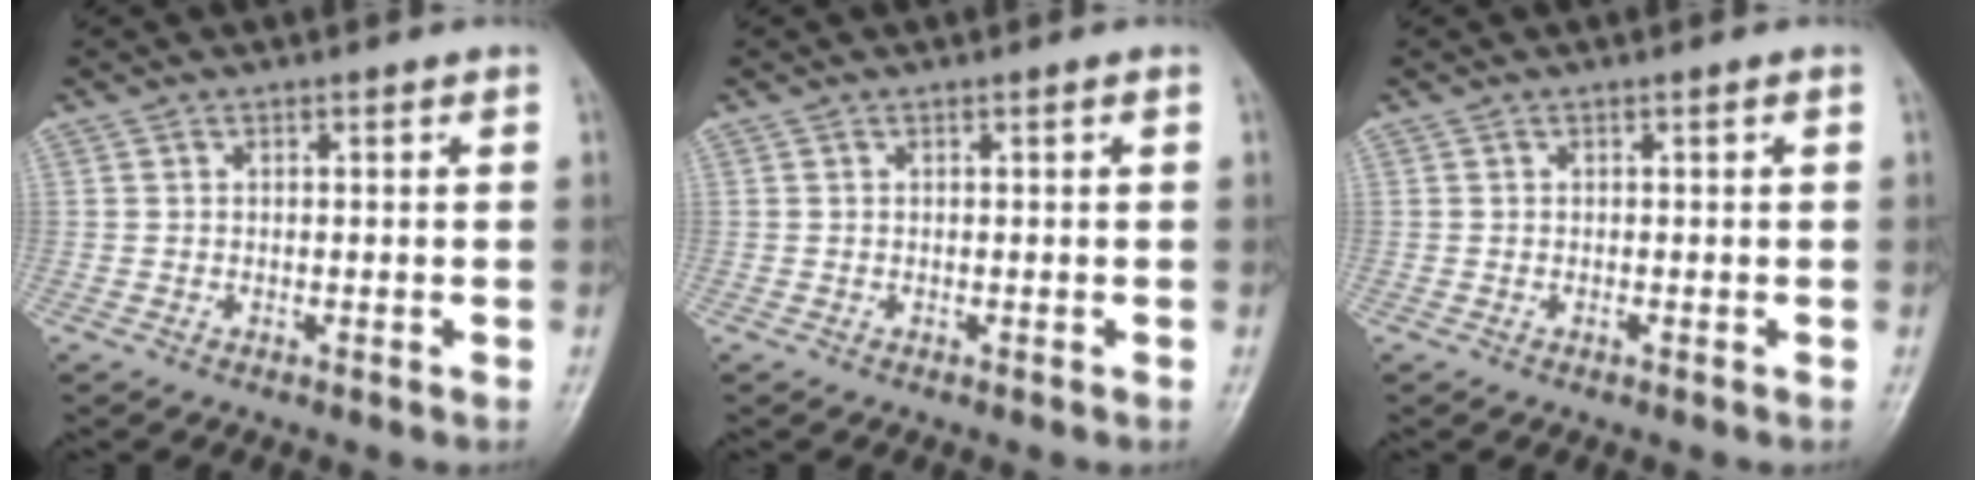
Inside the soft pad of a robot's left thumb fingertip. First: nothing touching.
{"total": 0.0}
{"total": 0.6, "force": [-0.1, 0.0, 0.5], "torque": [-0.011, 0.003, 0.000]}